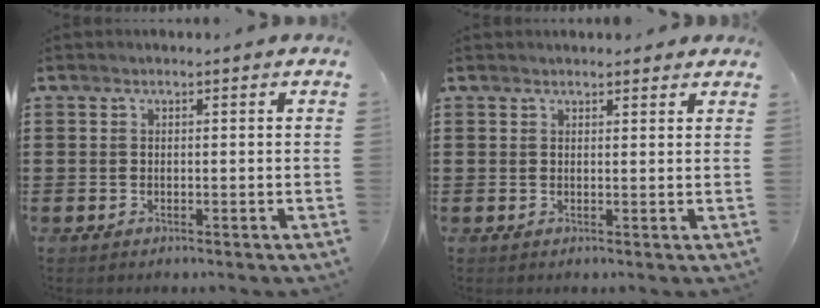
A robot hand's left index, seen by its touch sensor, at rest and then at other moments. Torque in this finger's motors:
{"motor_torque": [0.50, -0.98, 0.07, 0.02]}